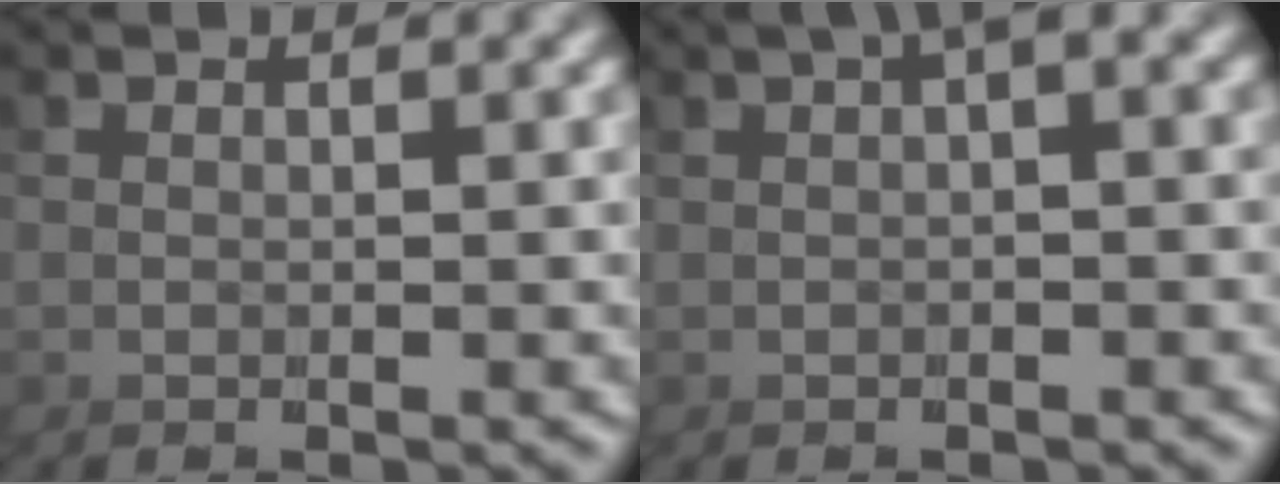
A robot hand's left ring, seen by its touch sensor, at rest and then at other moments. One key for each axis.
{"total": 1.1, "fx": -0.2, "fy": -0.7, "fz": 0.8, "tx": -0.030, "ty": 0.009, "tz": -0.003}